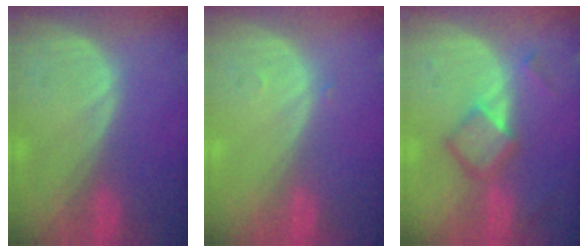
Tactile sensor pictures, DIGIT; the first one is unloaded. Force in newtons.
{"total": 0.5, "press": 0.4, "slide": 0.3}
{"total": 5.8, "press": 5.0, "slide": 2.9}